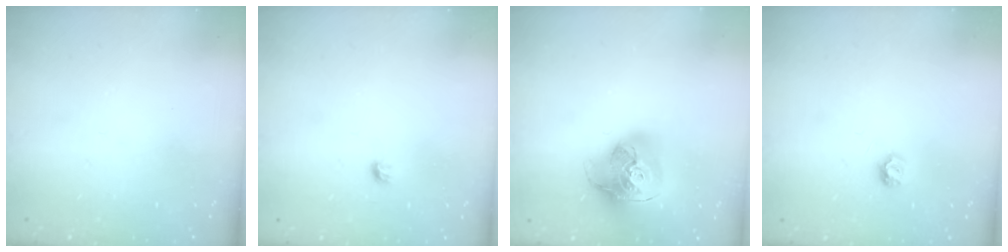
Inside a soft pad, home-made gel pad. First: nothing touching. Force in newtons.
{"total": 3.6, "press": 3.5, "slide": 1.0}
{"total": 18.2, "press": 18.0, "slide": 2.2}
{"total": 5.5, "press": 5.4, "slide": 0.6}